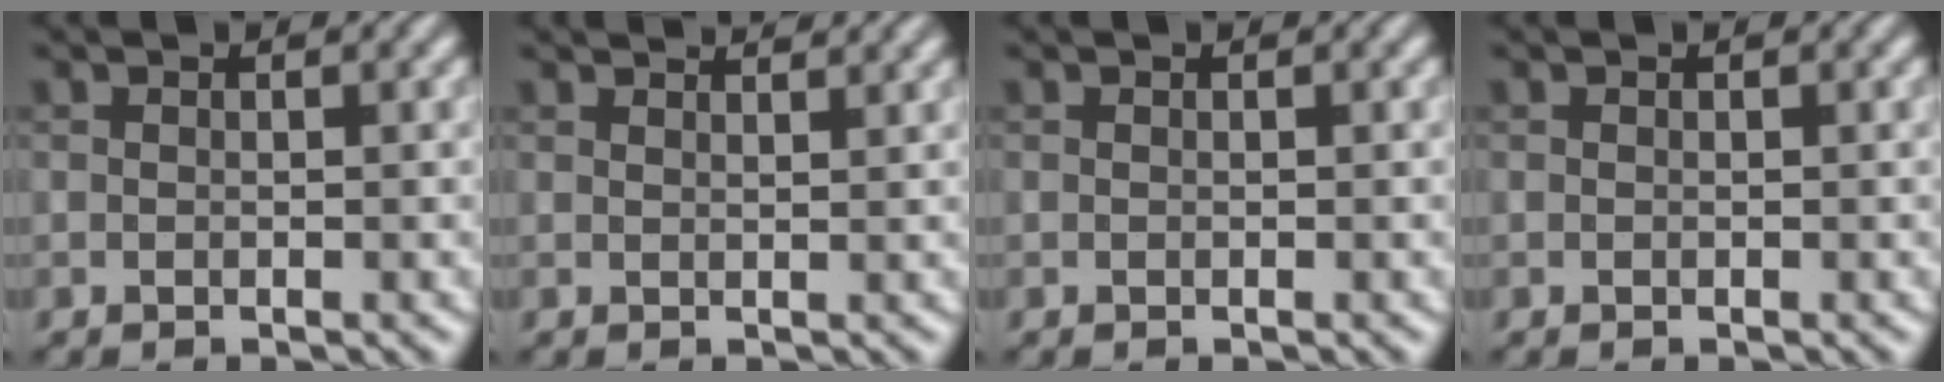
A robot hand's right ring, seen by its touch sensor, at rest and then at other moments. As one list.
[{"total": 2.9, "force": [2.6, 0.7, 1.1], "torque": [0.000, 0.009, 0.014]}, {"total": 0.0}, {"total": 0.0}]